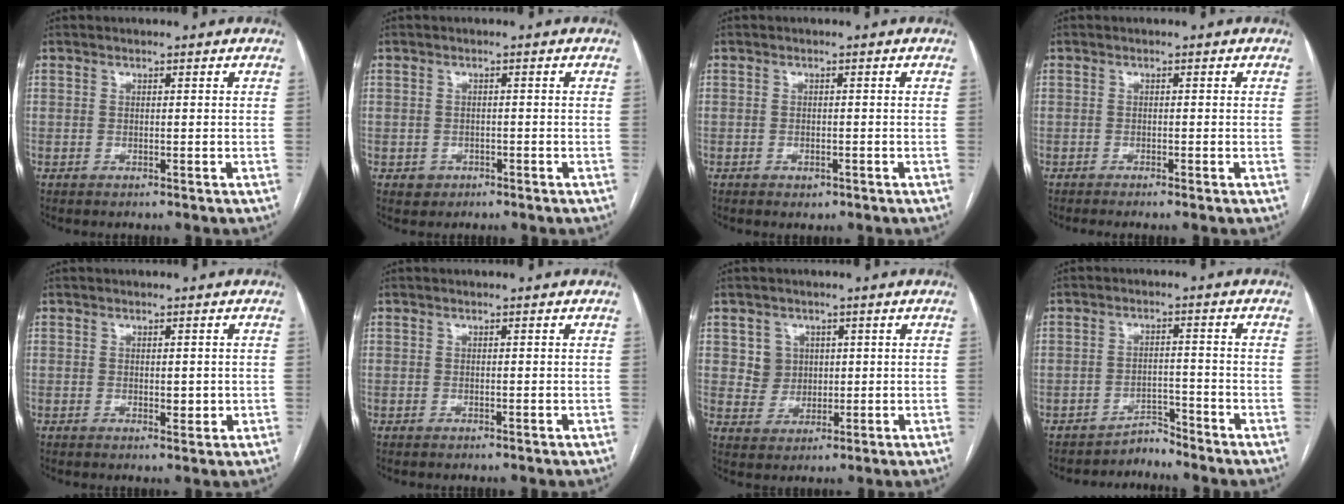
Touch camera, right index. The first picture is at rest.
{"total": 1.8, "force": [-0.9, 1.6, 0.2], "torque": [0.001, 0.007, -0.010]}
{"total": 1.4, "force": [-0.8, 0.8, 0.8], "torque": [-0.011, 0.001, -0.005]}
{"total": 1.8, "force": [-1.4, -0.3, 1.1], "torque": [-0.016, 0.001, -0.022]}
{"total": 2.0, "force": [-0.1, 1.0, 1.8], "torque": [-0.024, -0.005, 0.003]}
{"total": 0.0}
{"total": 4.3, "force": [1.5, 4.0, 0.4], "torque": [-0.006, 0.009, 0.030]}
{"total": 2.8, "force": [-2.7, 0.3, -0.8], "torque": [0.023, -0.001, -0.042]}